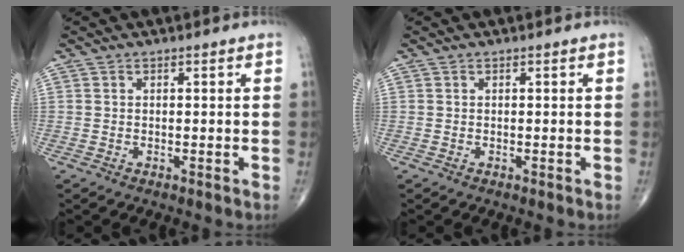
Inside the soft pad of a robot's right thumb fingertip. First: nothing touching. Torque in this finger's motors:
{"motor_torque": [-0.01, 0.01, 0.00, 0.00, 0.00]}